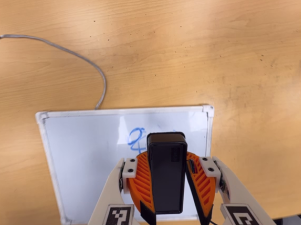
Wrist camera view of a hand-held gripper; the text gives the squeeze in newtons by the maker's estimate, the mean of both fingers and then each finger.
{"total": 9.5, "left": 9.2, "right": 9.8}